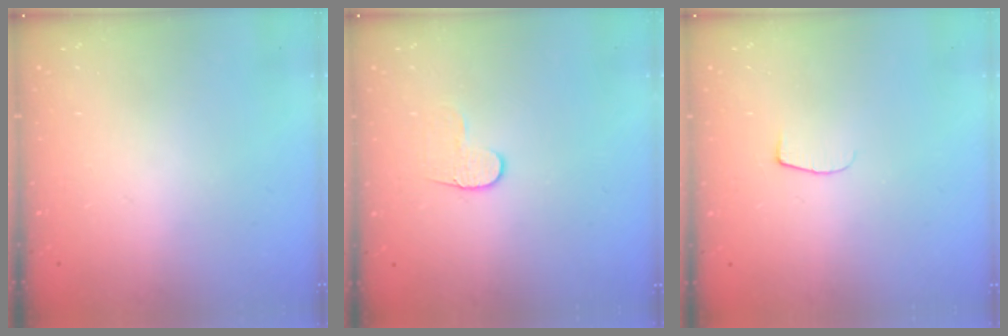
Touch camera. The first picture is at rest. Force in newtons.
{"total": 6.2, "press": 6.1, "slide": 0.6}
{"total": 4.3, "press": 4.3, "slide": 0.5}